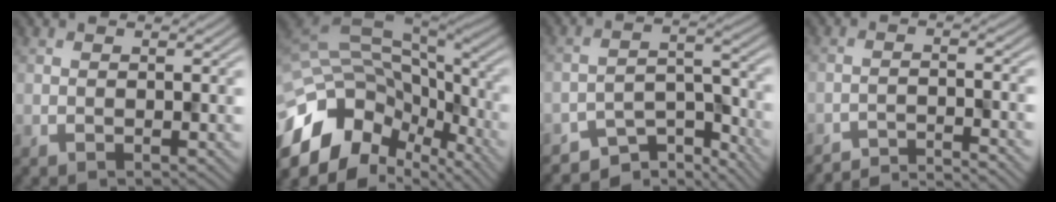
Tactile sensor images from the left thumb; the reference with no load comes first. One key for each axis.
{"total": 15.1, "fx": -6.6, "fy": 9.1, "fz": 10.1, "tx": -0.262, "ty": -0.031, "tz": -0.098}
{"total": 7.9, "fx": -6.8, "fy": 2.6, "fz": 3.0, "tx": -0.040, "ty": -0.001, "tz": -0.120}
{"total": 4.6, "fx": -4.4, "fy": 0.2, "fz": 1.4, "tx": -0.021, "ty": 0.007, "tz": -0.079}